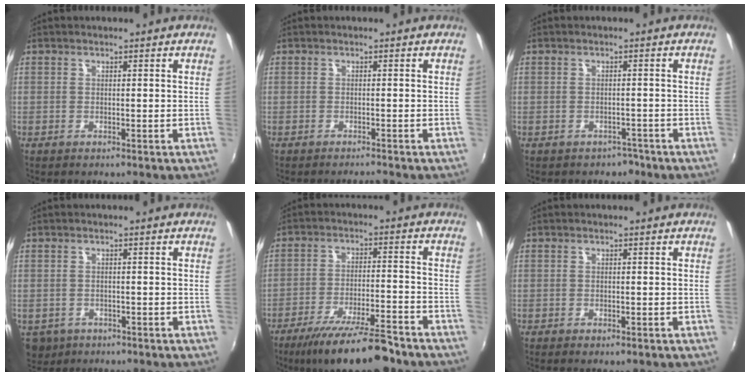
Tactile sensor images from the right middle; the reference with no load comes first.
{"total": 1.5, "force": [-1.5, -0.1, 0.3], "torque": [-0.009, -0.008, -0.028]}
{"total": 2.5, "force": [-1.8, 1.7, 0.1], "torque": [-0.005, 0.002, -0.022]}
{"total": 5.1, "force": [-2.4, 4.0, 2.2], "torque": [-0.050, -0.014, -0.031]}
{"total": 14.6, "force": [-11.8, 2.5, 8.2], "torque": [-0.161, -0.019, -0.187]}
{"total": 1.1, "force": [-0.8, 0.4, 0.6], "torque": [-0.012, -0.005, -0.014]}